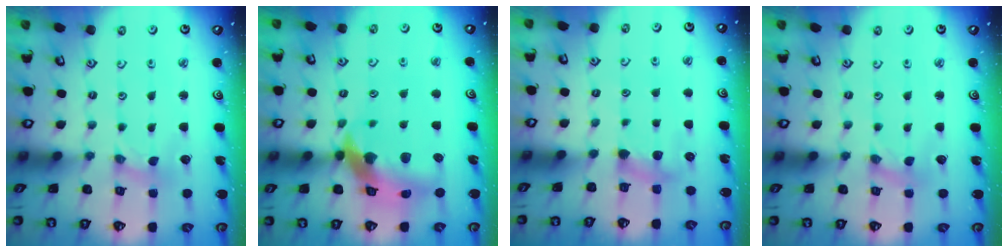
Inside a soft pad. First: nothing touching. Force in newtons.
{"total": 16.4, "press": 16.3, "slide": 2.4}
{"total": 3.8, "press": 3.7, "slide": 0.5}
{"total": 0.0}